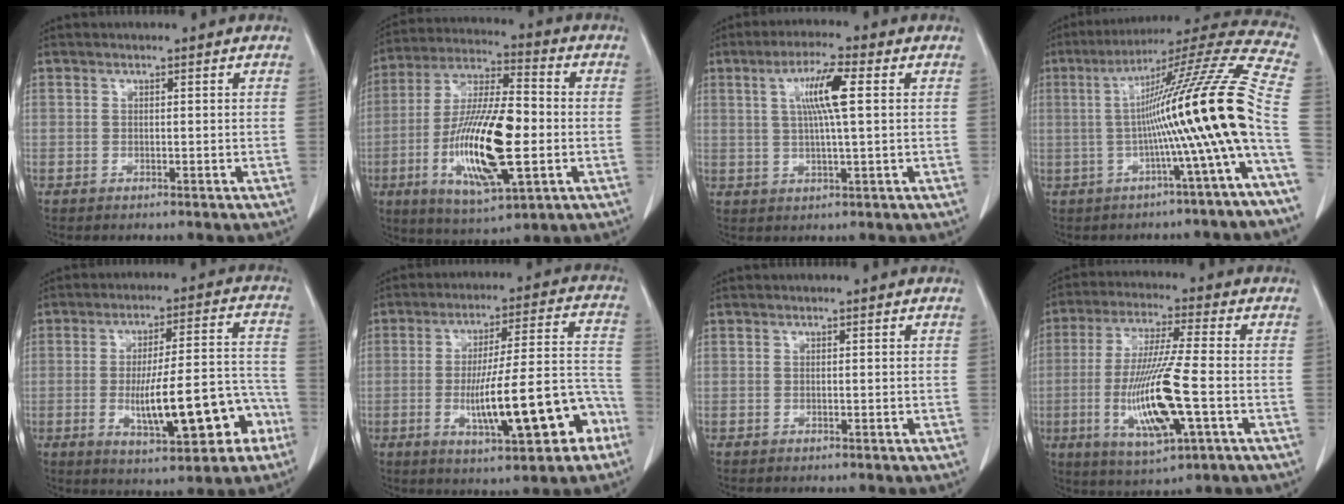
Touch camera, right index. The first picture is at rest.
{"total": 18.1, "force": [-3.6, 4.4, 17.2], "torque": [-0.344, -0.009, -0.059]}
{"total": 7.3, "force": [1.8, 0.2, 7.1], "torque": [-0.132, 0.005, 0.031]}
{"total": 19.9, "force": [-2.1, -2.4, 19.7], "torque": [-0.274, 0.019, -0.047]}
{"total": 15.0, "force": [-4.8, 3.6, 13.8], "torque": [-0.210, 0.021, -0.060]}
{"total": 16.7, "force": [-5.9, 3.0, 15.3], "torque": [-0.238, 0.017, -0.078]}
{"total": 0.0}
{"total": 14.2, "force": [-3.3, 1.1, 13.8], "torque": [-0.279, -0.018, -0.059]}